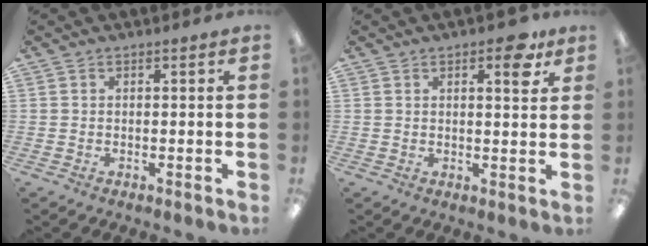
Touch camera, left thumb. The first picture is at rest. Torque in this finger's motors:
{"motor_torque": [0.10, -0.03, -0.42, 0.13, 0.01]}